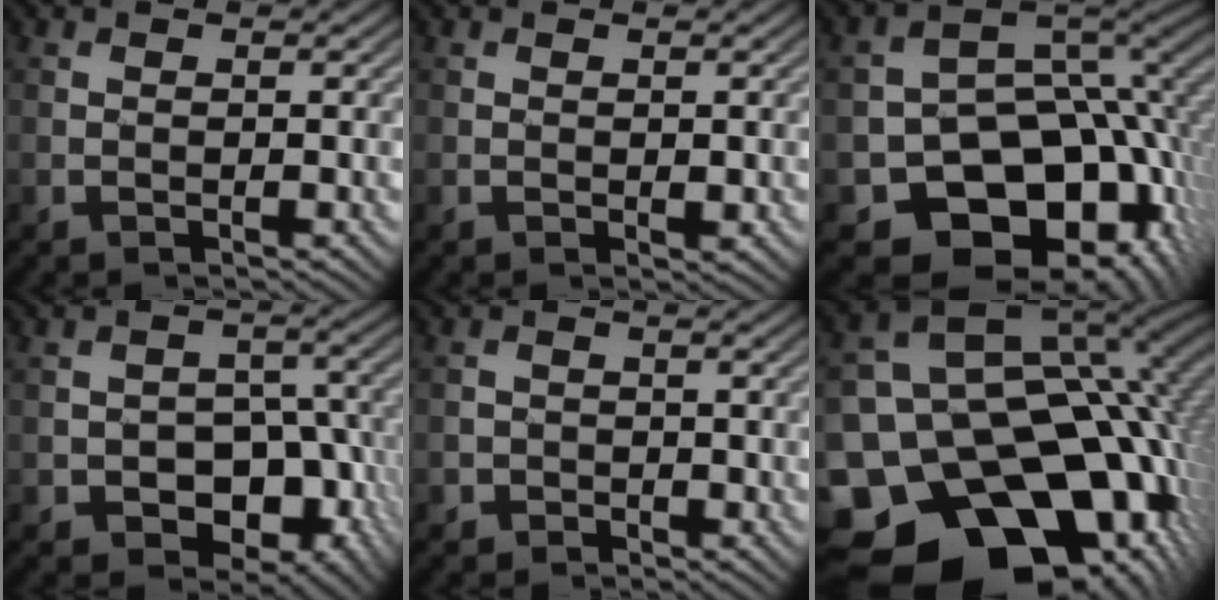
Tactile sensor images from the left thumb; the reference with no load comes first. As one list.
[{"total": 0.7, "force": [0.0, 0.3, 0.6], "torque": [-0.007, -0.003, 0.000]}, {"total": 16.0, "force": [-6.2, 11.8, 8.9], "torque": [-0.120, -0.043, -0.089]}, {"total": 11.6, "force": [-4.9, 8.1, 6.7], "torque": [-0.087, -0.006, -0.073]}, {"total": 2.4, "force": [-1.0, 2.1, 0.6], "torque": [0.003, 0.001, -0.023]}, {"total": 22.2, "force": [-9.5, 16.3, 11.8], "torque": [-0.256, -0.046, -0.123]}]